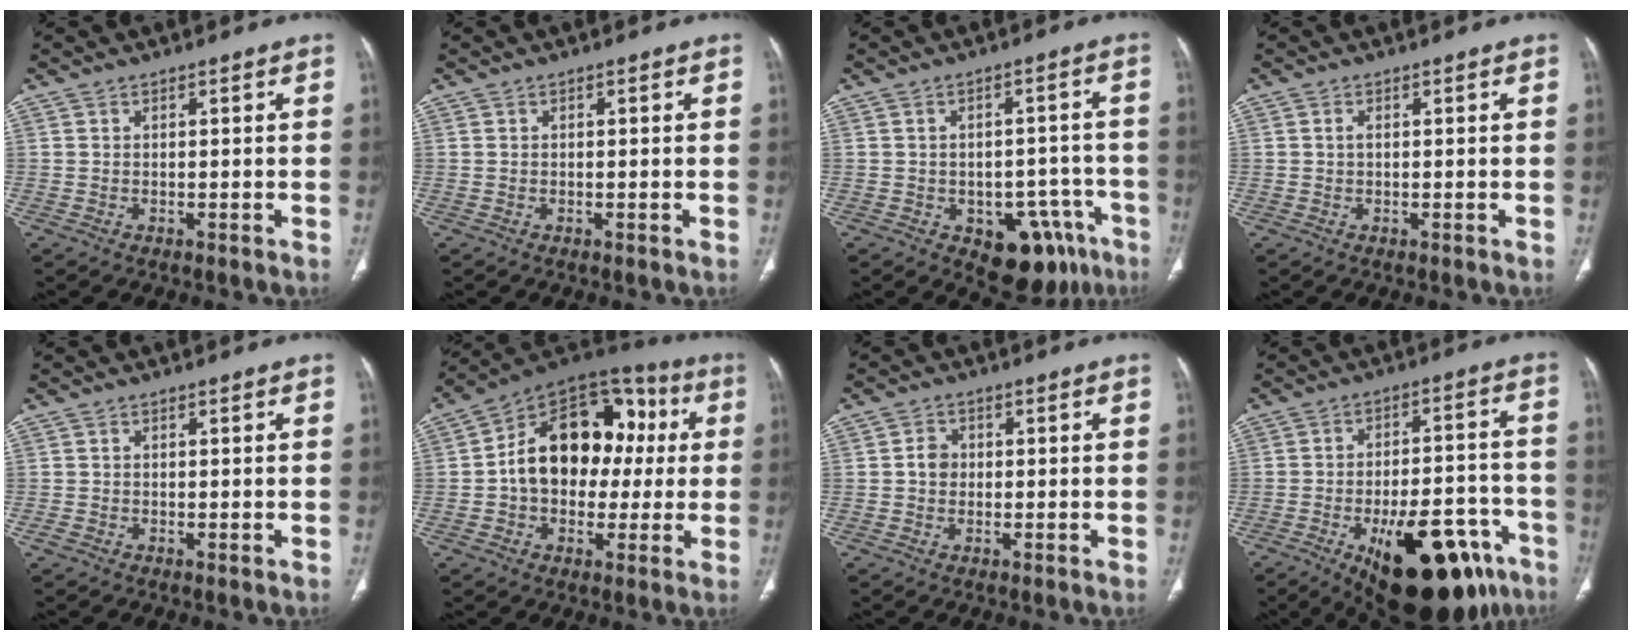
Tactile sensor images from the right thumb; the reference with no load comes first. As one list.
[{"total": 0.0}, {"total": 12.6, "force": [-6.6, 7.6, 7.7], "torque": [-0.048, 0.035, -0.079]}, {"total": 0.8, "force": [0.1, 0.5, 0.6], "torque": [-0.012, 0.002, 0.001]}, {"total": 1.0, "force": [-0.4, 0.6, 0.6], "torque": [-0.010, -0.001, -0.008]}, {"total": 20.4, "force": [1.3, 14.4, 14.3], "torque": [-0.179, 0.046, 0.013]}, {"total": 2.7, "force": [0.0, 2.4, 1.3], "torque": [-0.013, 0.009, -0.005]}, {"total": 24.6, "force": [-12.6, 10.6, 18.3], "torque": [-0.195, 0.055, -0.171]}]